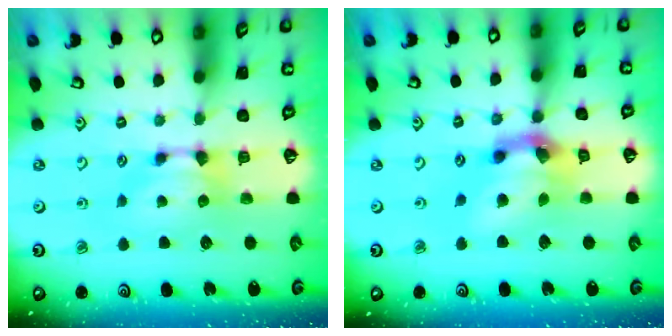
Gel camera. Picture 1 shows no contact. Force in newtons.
{"total": 6.9, "press": 6.5, "slide": 2.5}